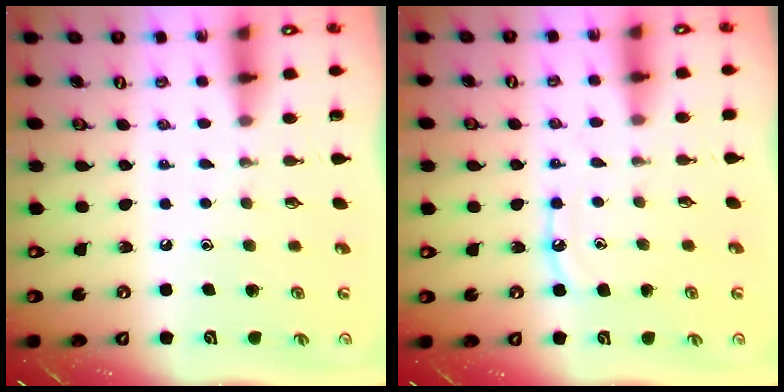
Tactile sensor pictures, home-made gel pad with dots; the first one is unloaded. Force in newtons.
{"total": 7.6, "press": 7.6, "slide": 0.6}